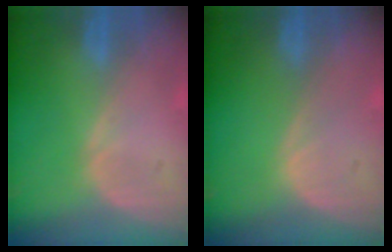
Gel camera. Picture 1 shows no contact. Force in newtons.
{"total": 0.0}